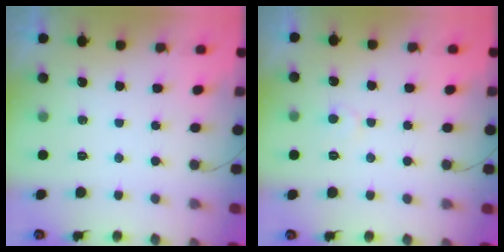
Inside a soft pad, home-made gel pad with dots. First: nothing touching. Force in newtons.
{"total": 4.6, "press": 4.6, "slide": 0.6}